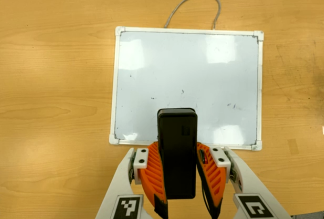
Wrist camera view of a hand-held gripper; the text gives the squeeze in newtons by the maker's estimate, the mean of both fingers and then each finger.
{"total": 8.3, "left": 7.5, "right": 9.2}